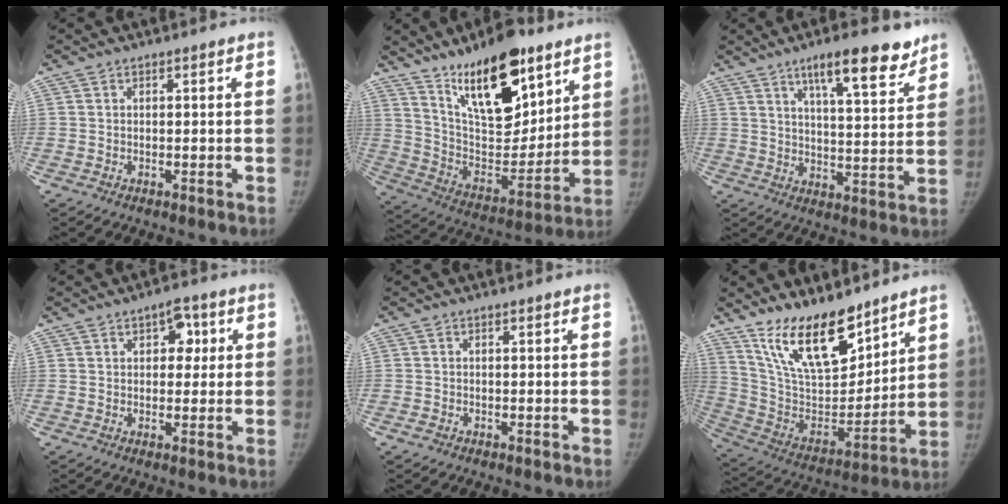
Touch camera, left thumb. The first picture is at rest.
{"total": 22.9, "force": [14.2, 9.3, 15.4], "torque": [-0.204, -0.073, 0.250]}
{"total": 13.1, "force": [8.8, 3.3, 9.1], "torque": [-0.110, -0.045, 0.135]}
{"total": 5.0, "force": [1.7, 3.1, 3.5], "torque": [-0.020, -0.001, 0.018]}
{"total": 0.9, "force": [-0.5, 0.6, 0.4], "torque": [-0.012, -0.001, -0.008]}
{"total": 19.8, "force": [14.2, 7.8, 11.5], "torque": [-0.152, -0.087, 0.266]}